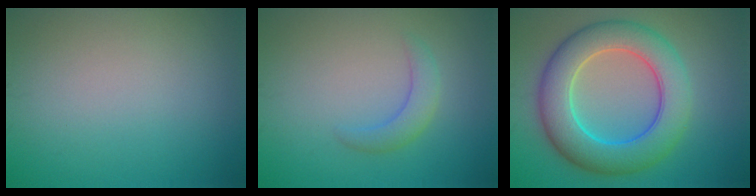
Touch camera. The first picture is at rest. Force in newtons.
{"total": 2.1, "press": 2.1, "slide": 0.2}
{"total": 8.6, "press": 8.6, "slide": 0.2}